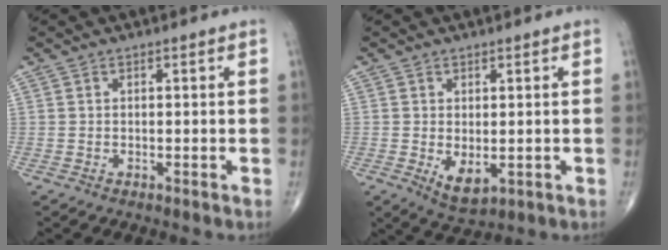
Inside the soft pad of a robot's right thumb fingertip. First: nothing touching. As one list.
[{"total": 4.7, "force": [-0.7, 2.4, 3.9], "torque": [-0.060, -0.013, 0.002]}]